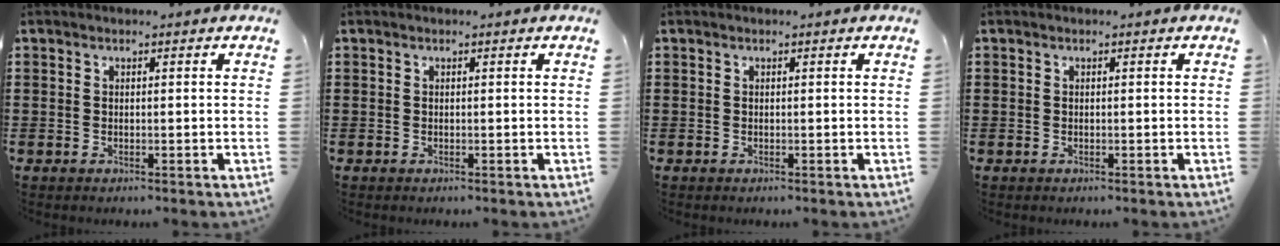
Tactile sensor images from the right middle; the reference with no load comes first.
{"total": 0.0}
{"total": 0.0}
{"total": 0.0}